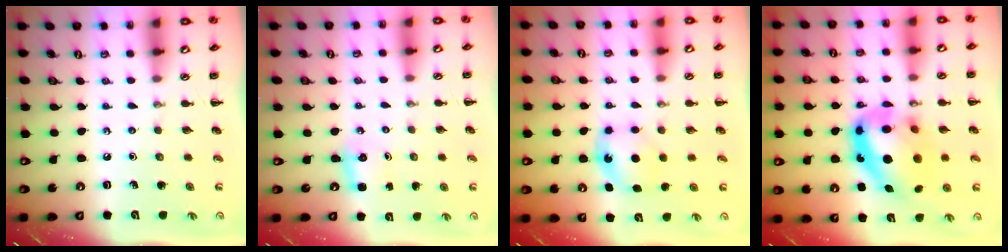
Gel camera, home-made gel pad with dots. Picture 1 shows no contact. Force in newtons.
{"total": 2.8, "press": 2.7, "slide": 0.9}
{"total": 6.3, "press": 6.1, "slide": 1.2}
{"total": 18.5, "press": 17.9, "slide": 4.9}